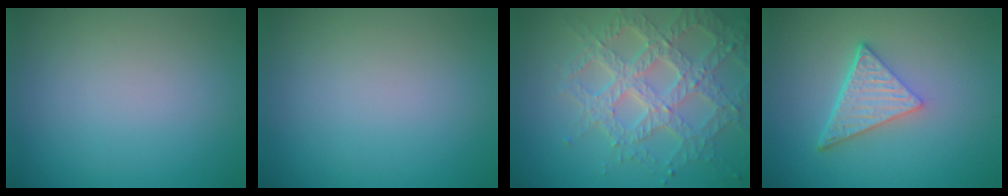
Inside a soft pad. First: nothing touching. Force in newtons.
{"total": 0.0}
{"total": 7.2, "press": 5.3, "slide": 4.8}
{"total": 4.7, "press": 3.4, "slide": 3.3}